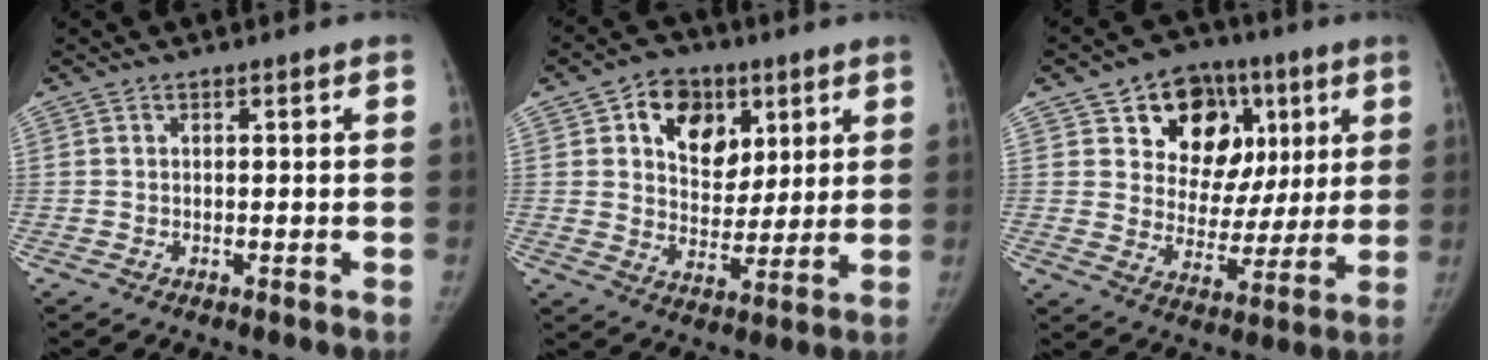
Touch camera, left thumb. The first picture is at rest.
{"total": 13.1, "force": [5.5, 9.6, 6.9], "torque": [-0.058, -0.020, 0.090]}
{"total": 17.5, "force": [7.2, 13.2, 9.0], "torque": [-0.073, -0.004, 0.114]}